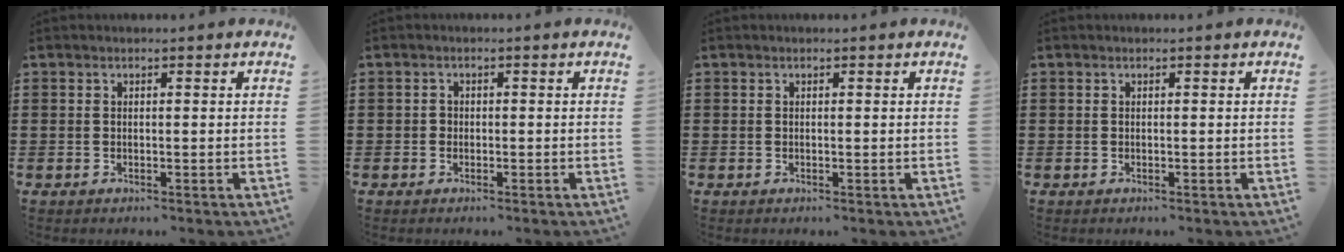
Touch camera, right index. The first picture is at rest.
{"total": 0.7, "force": [-0.2, 0.6, 0.2], "torque": [-0.006, 0.002, -0.005]}
{"total": 0.0}
{"total": 0.0}